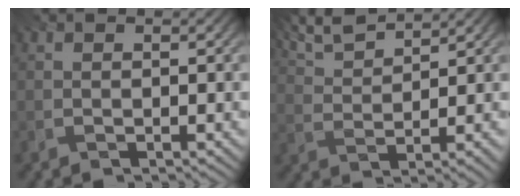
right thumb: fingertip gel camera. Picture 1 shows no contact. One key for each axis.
{"total": 5.6, "fx": 4.5, "fy": 0.7, "fz": 3.2, "tx": -0.074, "ty": 0.015, "tz": 0.083}